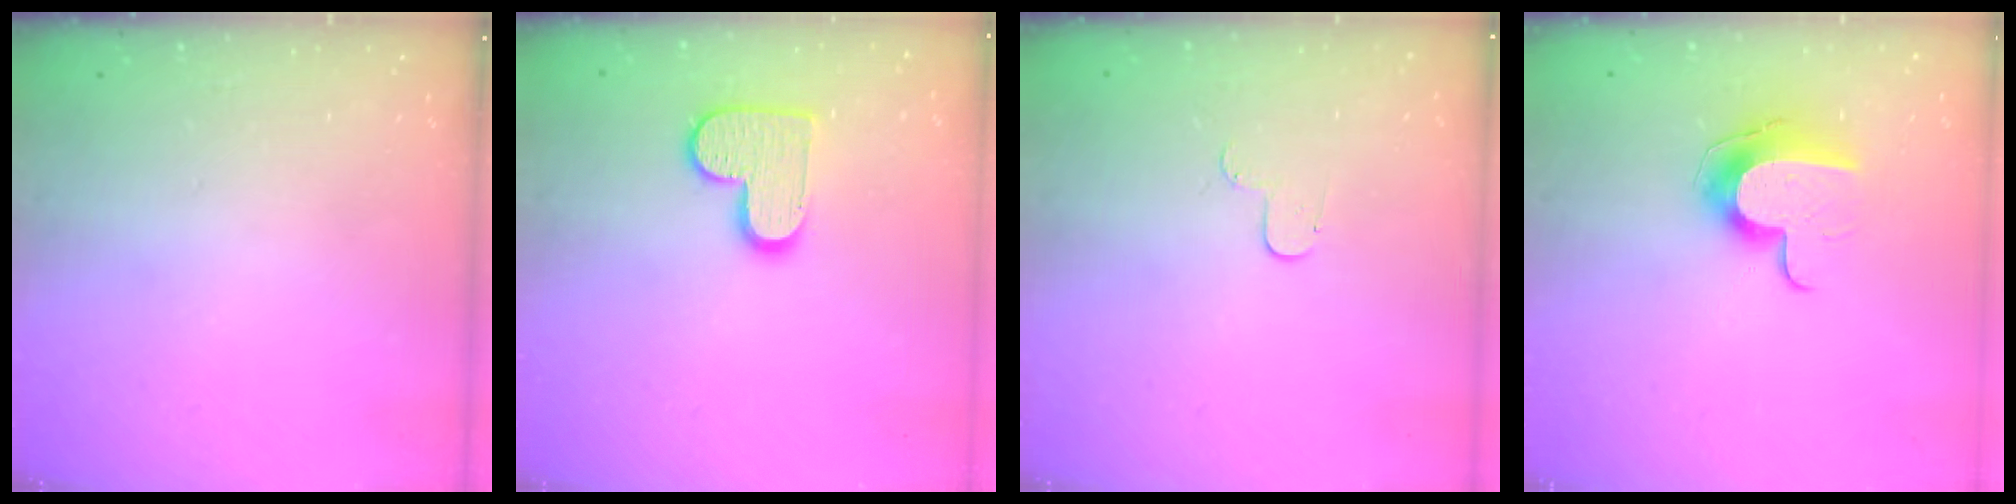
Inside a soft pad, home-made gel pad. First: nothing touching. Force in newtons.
{"total": 11.7, "press": 11.6, "slide": 0.6}
{"total": 4.0, "press": 4.0, "slide": 0.4}
{"total": 10.3, "press": 10.3, "slide": 0.3}